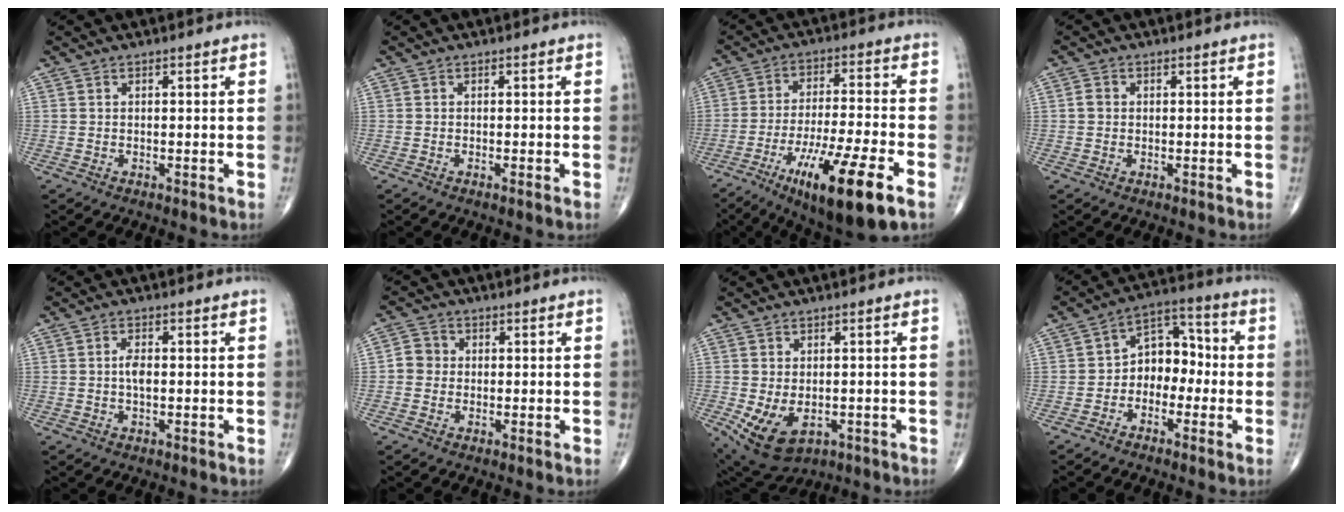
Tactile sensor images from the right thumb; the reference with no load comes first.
{"total": 0.7, "force": [-0.3, 0.0, 0.6], "torque": [-0.013, -0.001, -0.006]}
{"total": 17.8, "force": [-8.7, 3.2, 15.2], "torque": [-0.271, 0.016, -0.137]}
{"total": 1.6, "force": [0.0, 1.4, 0.7], "torque": [-0.008, 0.003, -0.001]}
{"total": 2.5, "force": [-0.1, 1.2, 2.2], "torque": [-0.043, 0.003, -0.006]}
{"total": 3.5, "force": [-0.2, 3.3, 1.2], "torque": [-0.005, 0.008, -0.011]}
{"total": 9.1, "force": [-2.5, 5.7, 6.6], "torque": [-0.110, -0.005, -0.024]}
{"total": 8.7, "force": [-1.6, 6.4, 5.7], "torque": [-0.051, 0.044, -0.045]}